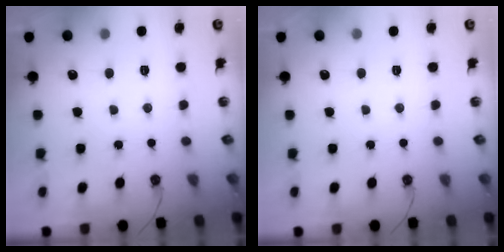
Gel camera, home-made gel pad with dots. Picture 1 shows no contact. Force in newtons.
{"total": 0.0}